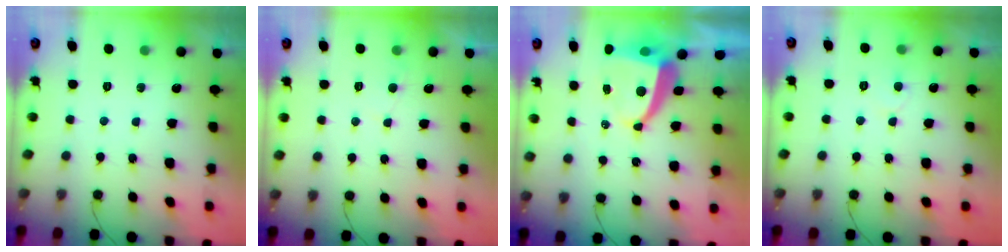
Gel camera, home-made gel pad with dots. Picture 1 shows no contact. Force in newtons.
{"total": 2.0, "press": 2.0, "slide": 0.2}
{"total": 6.5, "press": 6.5, "slide": 0.6}
{"total": 3.8, "press": 3.8, "slide": 0.4}